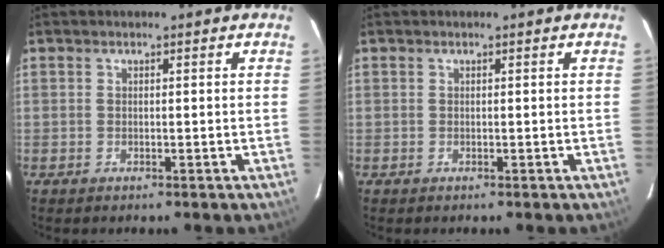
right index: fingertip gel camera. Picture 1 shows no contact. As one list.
[{"total": 0.0}]